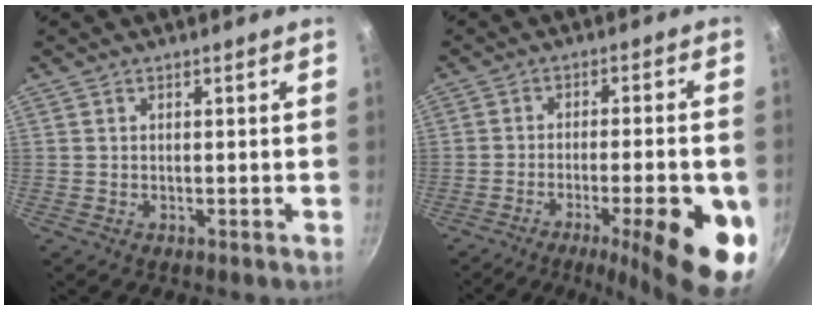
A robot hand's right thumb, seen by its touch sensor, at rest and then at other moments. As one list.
[{"total": 18.4, "force": [-7.0, 4.6, 16.3], "torque": [-0.204, 0.011, -0.097]}]